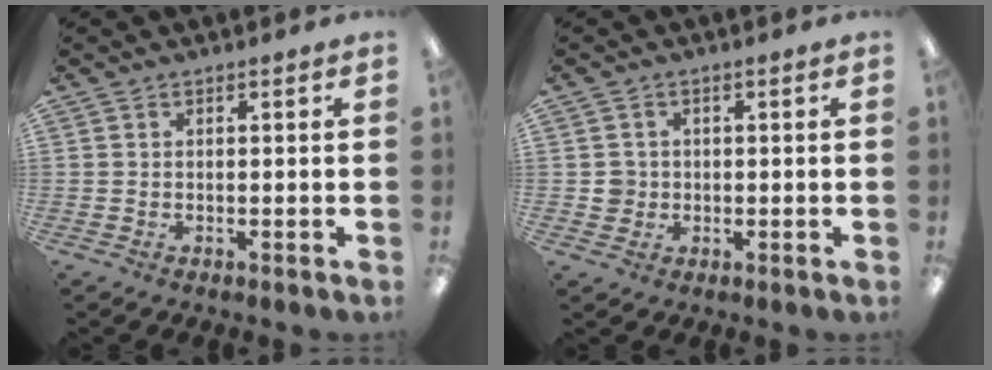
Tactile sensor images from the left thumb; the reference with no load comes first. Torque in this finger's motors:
{"motor_torque": [-0.15, 0.13, 0.08, -0.13, 0.00]}